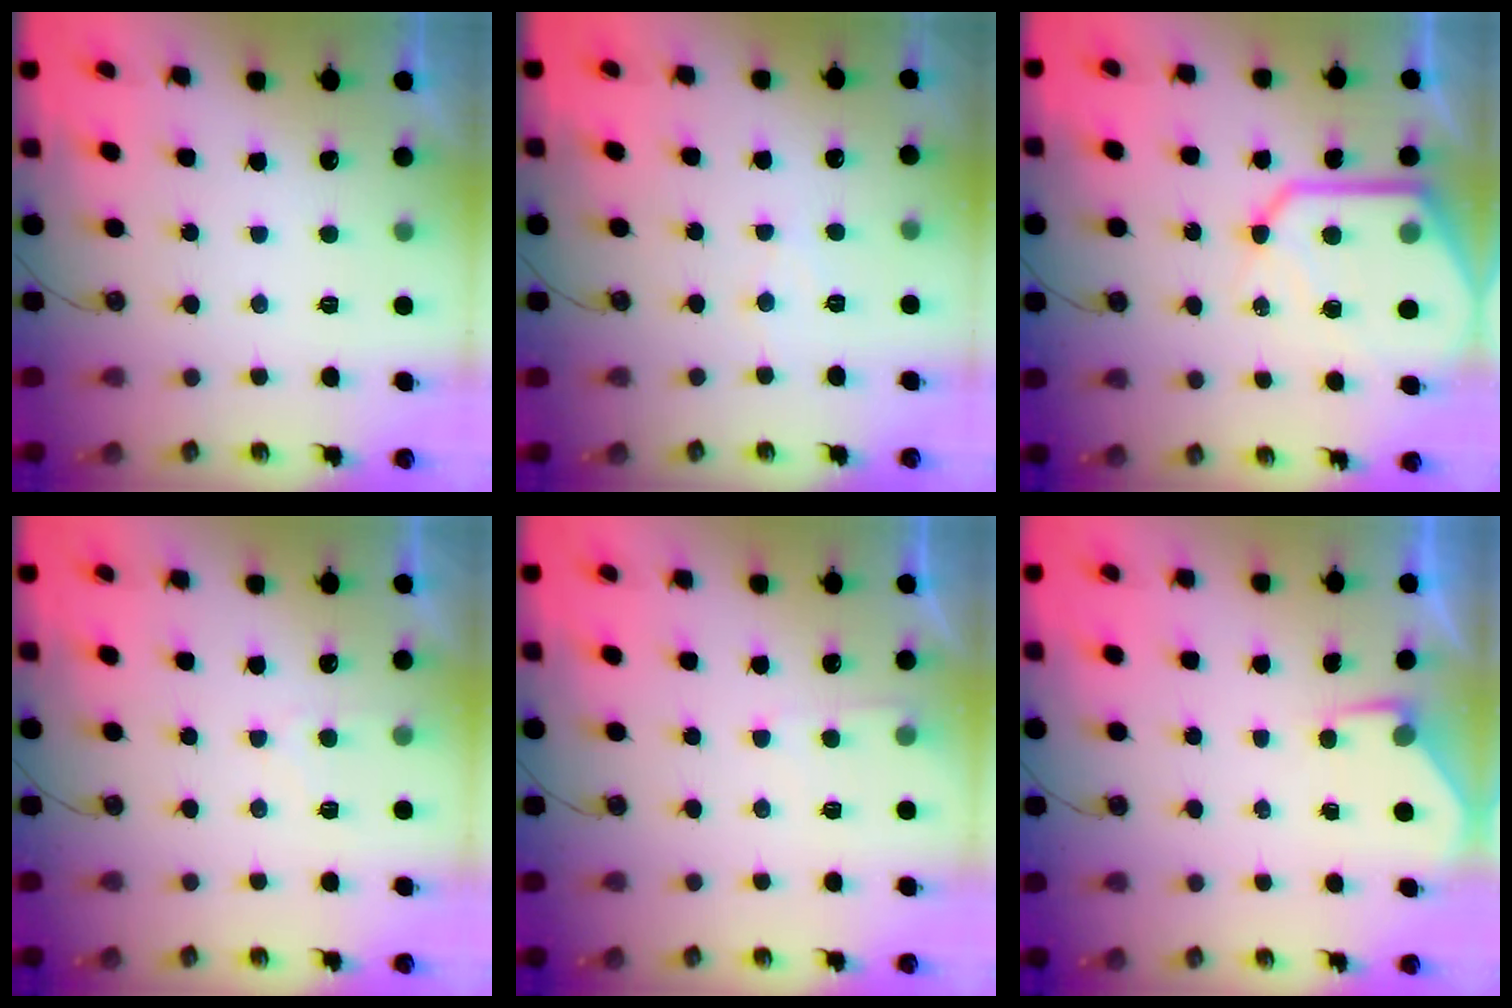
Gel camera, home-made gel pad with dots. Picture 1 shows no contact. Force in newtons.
{"total": 4.3, "press": 4.3, "slide": 0.4}
{"total": 16.9, "press": 16.8, "slide": 1.6}
{"total": 3.2, "press": 3.2, "slide": 0.4}
{"total": 3.7, "press": 3.7, "slide": 0.4}
{"total": 3.5, "press": 3.5, "slide": 0.5}